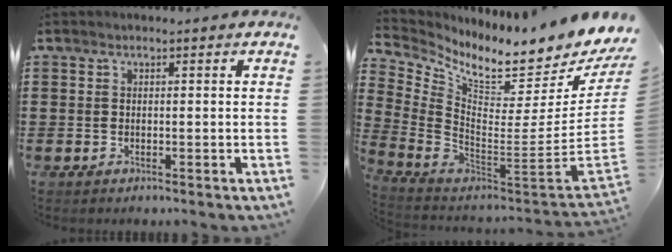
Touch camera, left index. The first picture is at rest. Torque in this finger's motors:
{"motor_torque": [2.14, 0.00, -0.06, -0.06]}